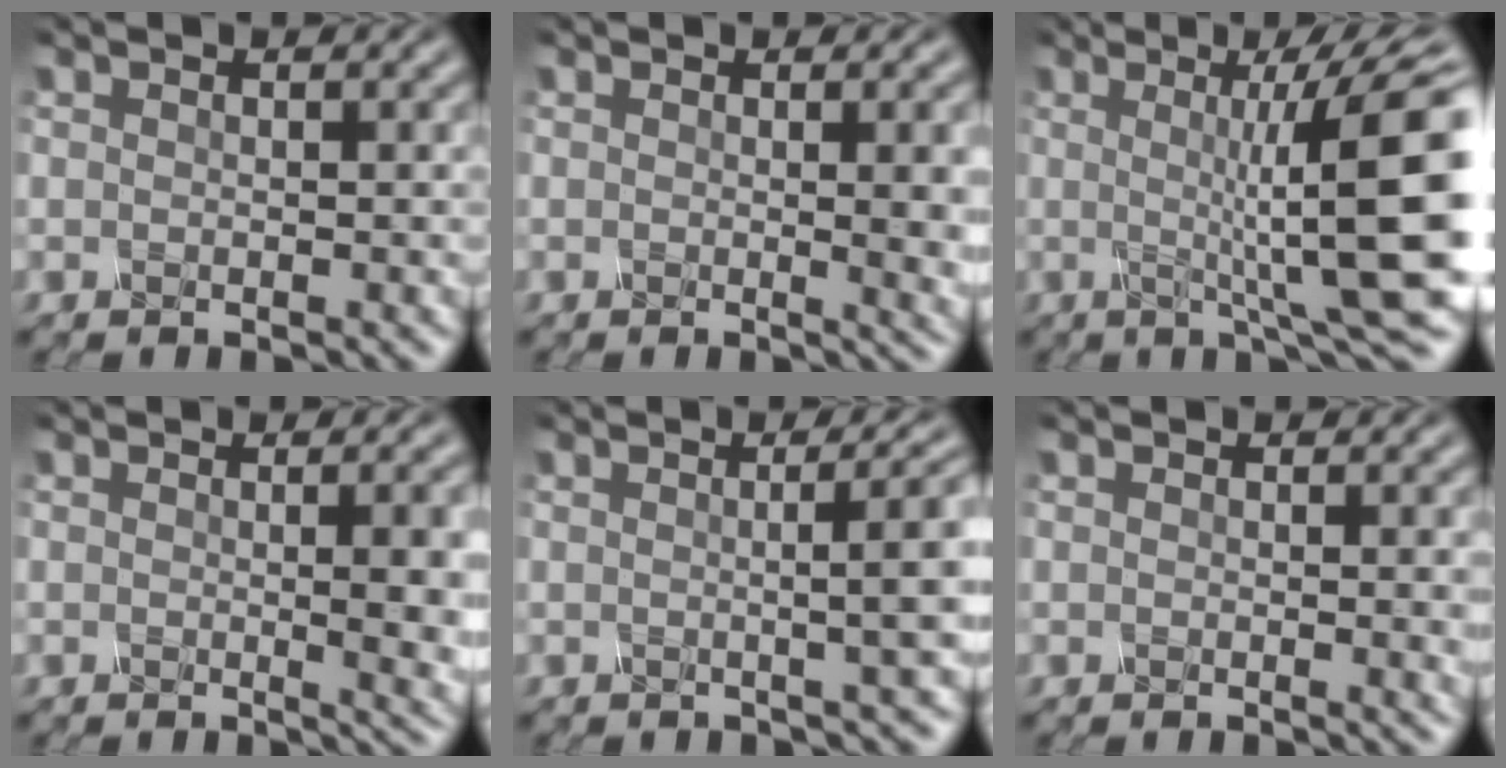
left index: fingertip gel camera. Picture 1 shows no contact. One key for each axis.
{"total": 4.2, "fx": 0.2, "fy": 1.2, "fz": 4.0, "tx": -0.040, "ty": -0.002, "tz": 0.004}
{"total": 12.4, "fx": 0.7, "fy": 2.0, "fz": 12.2, "tx": -0.146, "ty": 0.006, "tz": 0.013}
{"total": 5.6, "fx": 0.1, "fy": 1.8, "fz": 5.3, "tx": -0.048, "ty": -0.001, "tz": 0.004}
{"total": 5.6, "fx": 0.4, "fy": 1.9, "fz": 5.3, "tx": -0.038, "ty": 0.018, "tz": 0.001}
{"total": 1.9, "fx": 0.0, "fy": 0.6, "fz": 1.8, "tx": -0.016, "ty": -0.001, "tz": -0.004}